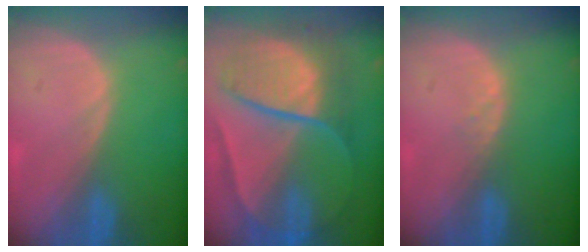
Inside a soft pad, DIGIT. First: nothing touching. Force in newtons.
{"total": 10.6, "press": 10.5, "slide": 1.1}
{"total": 1.0, "press": 1.0, "slide": 0.2}